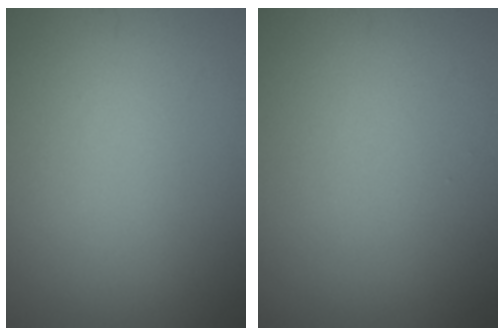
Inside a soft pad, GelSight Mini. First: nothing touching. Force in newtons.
{"total": 0.0}